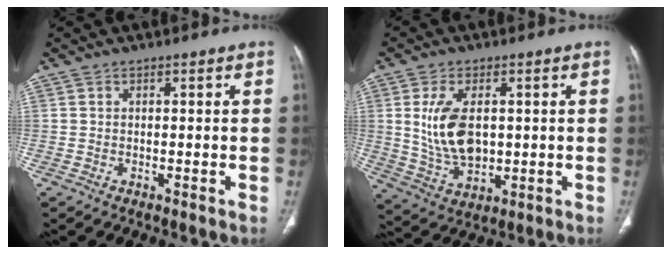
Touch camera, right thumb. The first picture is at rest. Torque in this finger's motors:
{"motor_torque": [-0.78, 1.28, 1.20, 0.40, 0.12]}